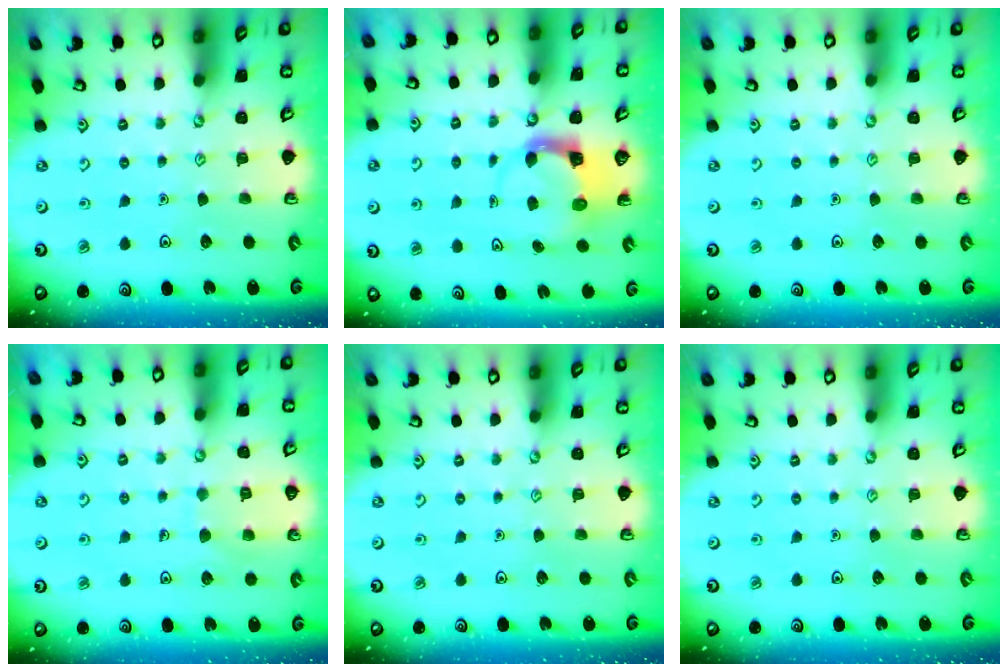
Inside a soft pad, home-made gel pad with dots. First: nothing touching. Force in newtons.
{"total": 3.7, "press": 3.7, "slide": 0.5}
{"total": 0.0}
{"total": 7.2, "press": 7.2, "slide": 0.5}
{"total": 0.0}
{"total": 0.0}